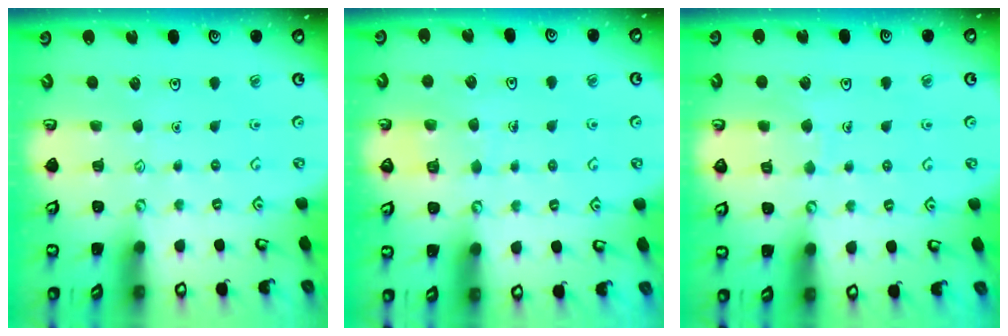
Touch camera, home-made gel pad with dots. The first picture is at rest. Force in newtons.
{"total": 5.8, "press": 5.8, "slide": 0.5}
{"total": 5.2, "press": 5.2, "slide": 0.4}